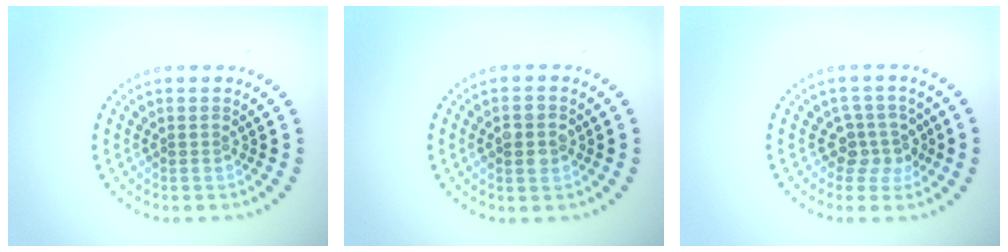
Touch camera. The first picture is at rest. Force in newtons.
{"total": 2.8, "press": 2.8, "slide": 0.1}
{"total": 2.7, "press": 2.1, "slide": 1.7}